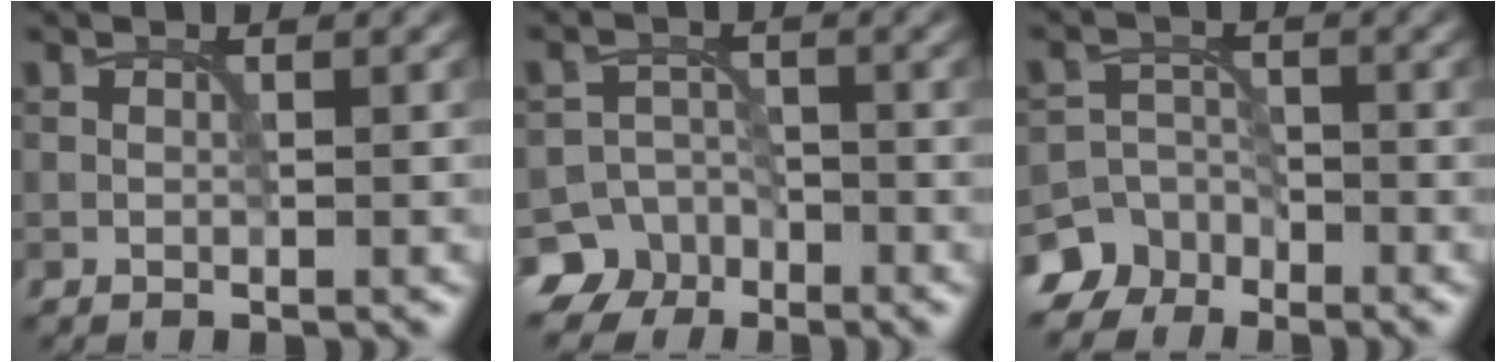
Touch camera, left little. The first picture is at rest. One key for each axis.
{"total": 6.2, "fx": -4.3, "fy": 4.4, "fz": 0.5, "tx": 0.012, "ty": -0.008, "tz": -0.079}
{"total": 6.1, "fx": -4.6, "fy": 4.0, "fz": 0.7, "tx": 0.007, "ty": -0.006, "tz": -0.089}